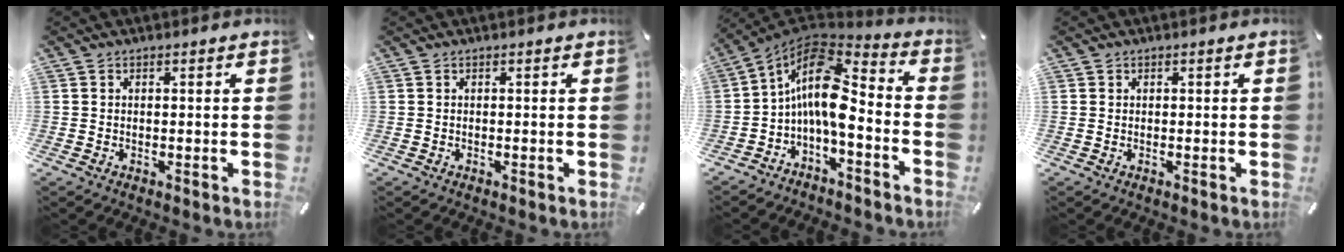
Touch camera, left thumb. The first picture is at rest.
{"total": 0.0}
{"total": 13.9, "force": [-0.6, 6.9, 12.1], "torque": [-0.240, -0.004, -0.013]}
{"total": 0.0}